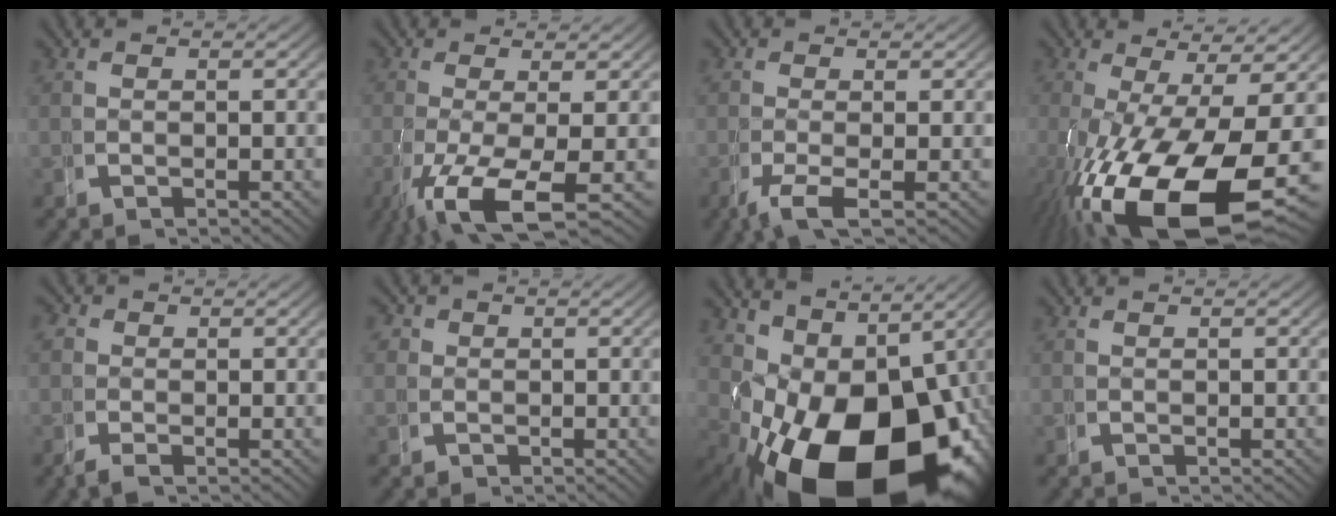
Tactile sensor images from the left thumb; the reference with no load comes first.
{"total": 7.3, "force": [-2.7, 3.0, 6.1], "torque": [-0.131, -0.035, -0.023]}
{"total": 3.6, "force": [-1.6, 1.4, 2.9], "torque": [-0.063, -0.020, -0.019]}
{"total": 17.2, "force": [-4.1, 9.0, 14.0], "torque": [-0.264, -0.074, -0.016]}
{"total": 2.0, "force": [-0.3, 1.9, 0.6], "torque": [-0.002, -0.007, -0.012]}
{"total": 2.7, "force": [0.0, 2.6, 0.5], "torque": [0.001, -0.001, -0.009]}
{"total": 19.5, "force": [-5.5, 11.5, 14.7], "torque": [-0.276, -0.089, -0.036]}
{"total": 0.0}